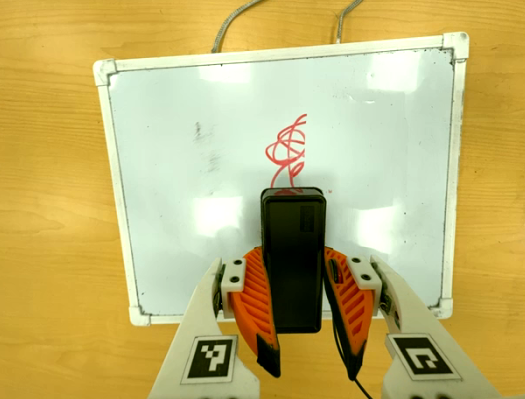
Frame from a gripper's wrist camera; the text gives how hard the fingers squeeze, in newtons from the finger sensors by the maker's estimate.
{"total": 7.6, "left": 5.8, "right": 9.4}